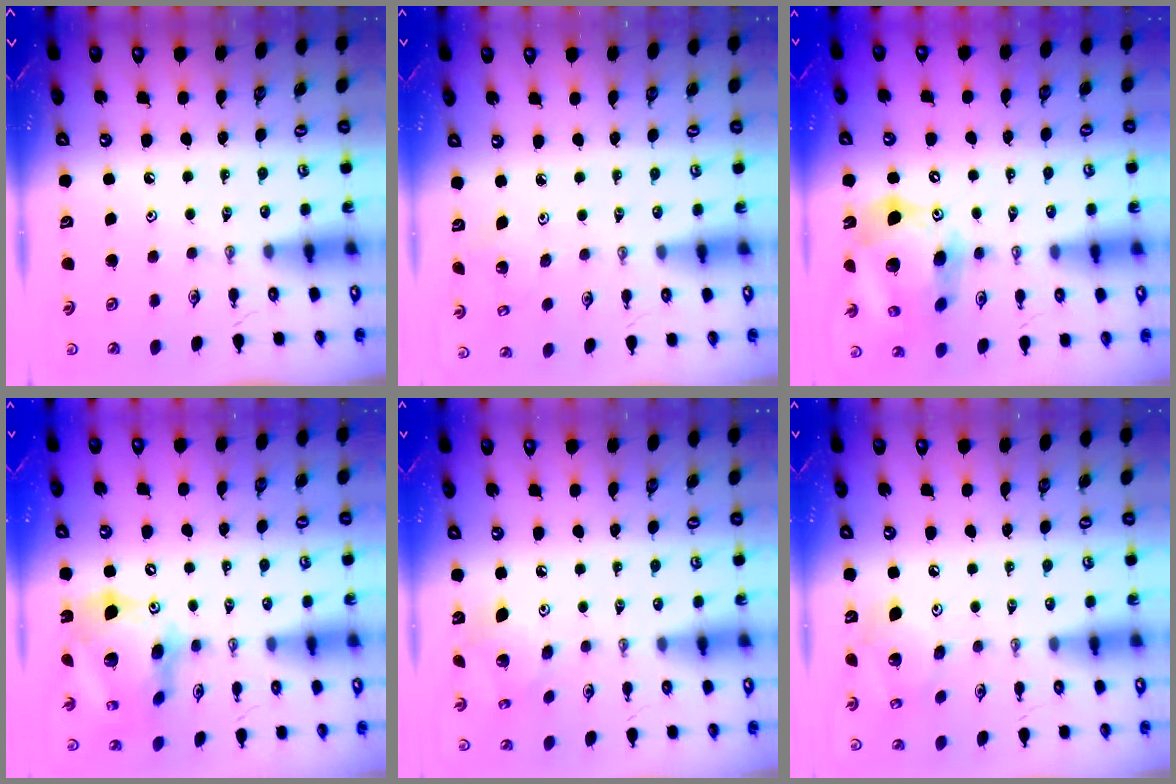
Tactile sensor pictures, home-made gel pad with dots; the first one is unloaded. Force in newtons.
{"total": 3.1, "press": 3.1, "slide": 0.2}
{"total": 19.0, "press": 18.9, "slide": 2.5}
{"total": 19.8, "press": 19.7, "slide": 1.8}
{"total": 8.9, "press": 8.9, "slide": 0.2}
{"total": 11.7, "press": 11.5, "slide": 2.2}